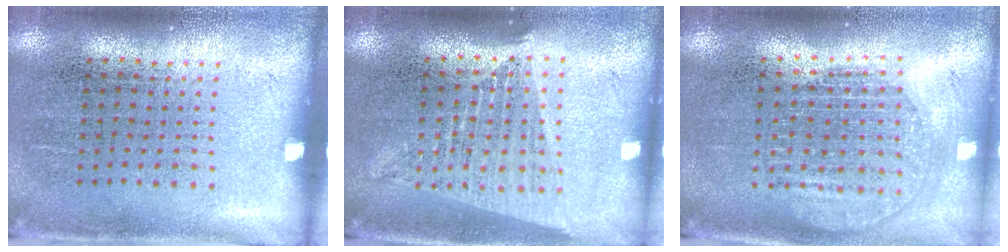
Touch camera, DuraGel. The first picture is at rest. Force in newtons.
{"total": 1.8, "press": 1.6, "slide": 0.8}
{"total": 1.9, "press": 1.5, "slide": 1.0}